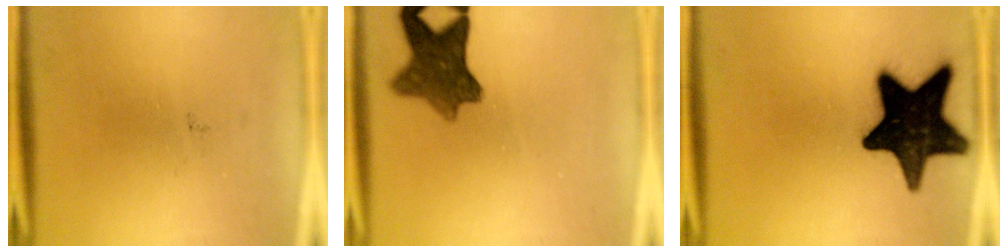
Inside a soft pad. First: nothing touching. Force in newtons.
{"total": 8.5}
{"total": 18.4}